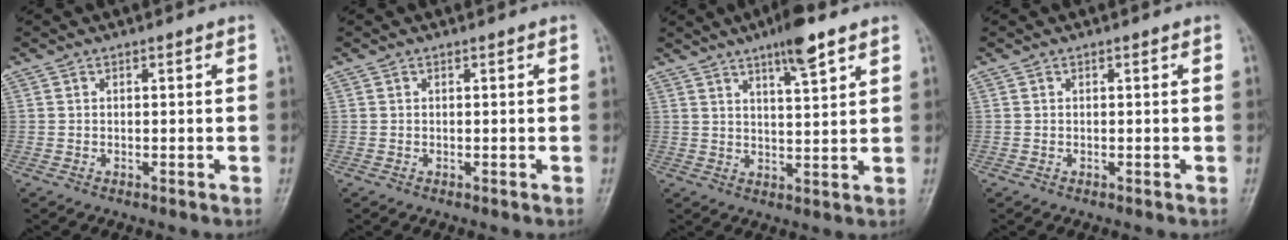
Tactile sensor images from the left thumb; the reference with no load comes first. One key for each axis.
{"total": 0.0}
{"total": 7.6, "fx": 4.9, "fy": 1.4, "fz": 5.7, "tx": -0.087, "ty": -0.025, "tz": 0.080}
{"total": 0.0}